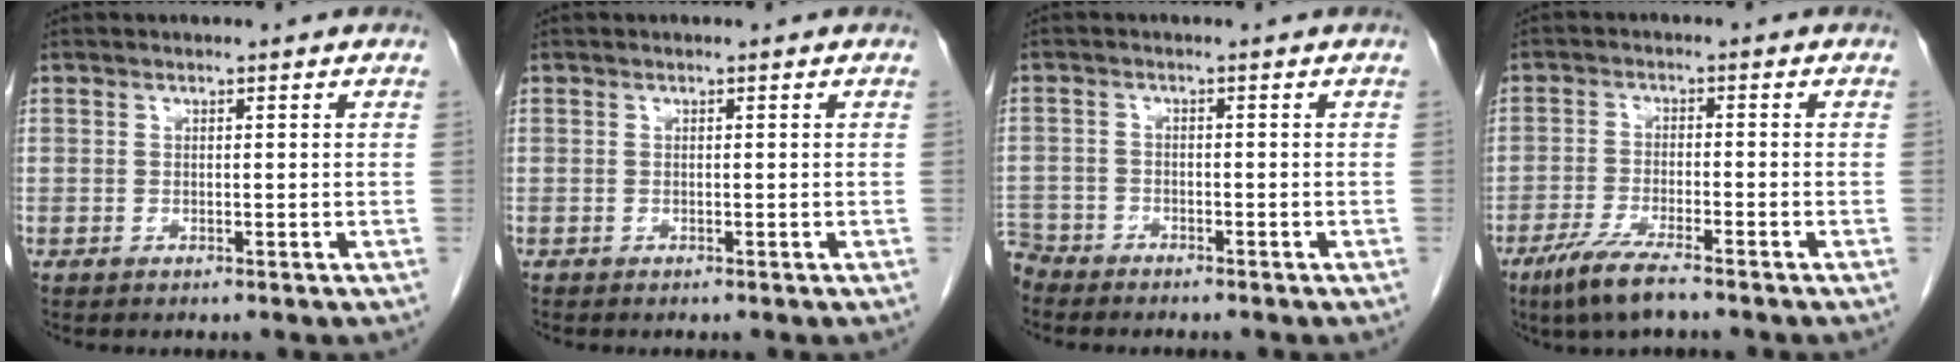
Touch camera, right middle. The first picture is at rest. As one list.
[{"total": 0.0}, {"total": 4.5, "force": [-4.2, 1.6, 0.1], "torque": [0.001, -0.006, -0.081]}, {"total": 6.4, "force": [-4.6, 0.5, 4.4], "torque": [-0.090, -0.015, -0.085]}]